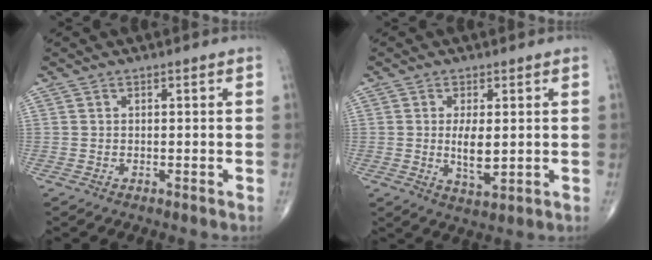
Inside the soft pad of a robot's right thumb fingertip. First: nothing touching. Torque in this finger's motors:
{"motor_torque": [2.21, 2.80, 0.68, 0.15, 0.25]}